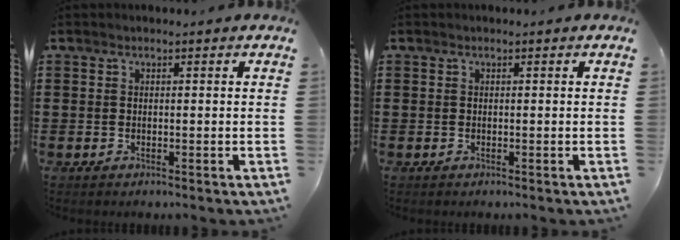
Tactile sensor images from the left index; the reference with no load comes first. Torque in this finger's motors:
{"motor_torque": [0.00, 0.00, 0.00, 0.00]}